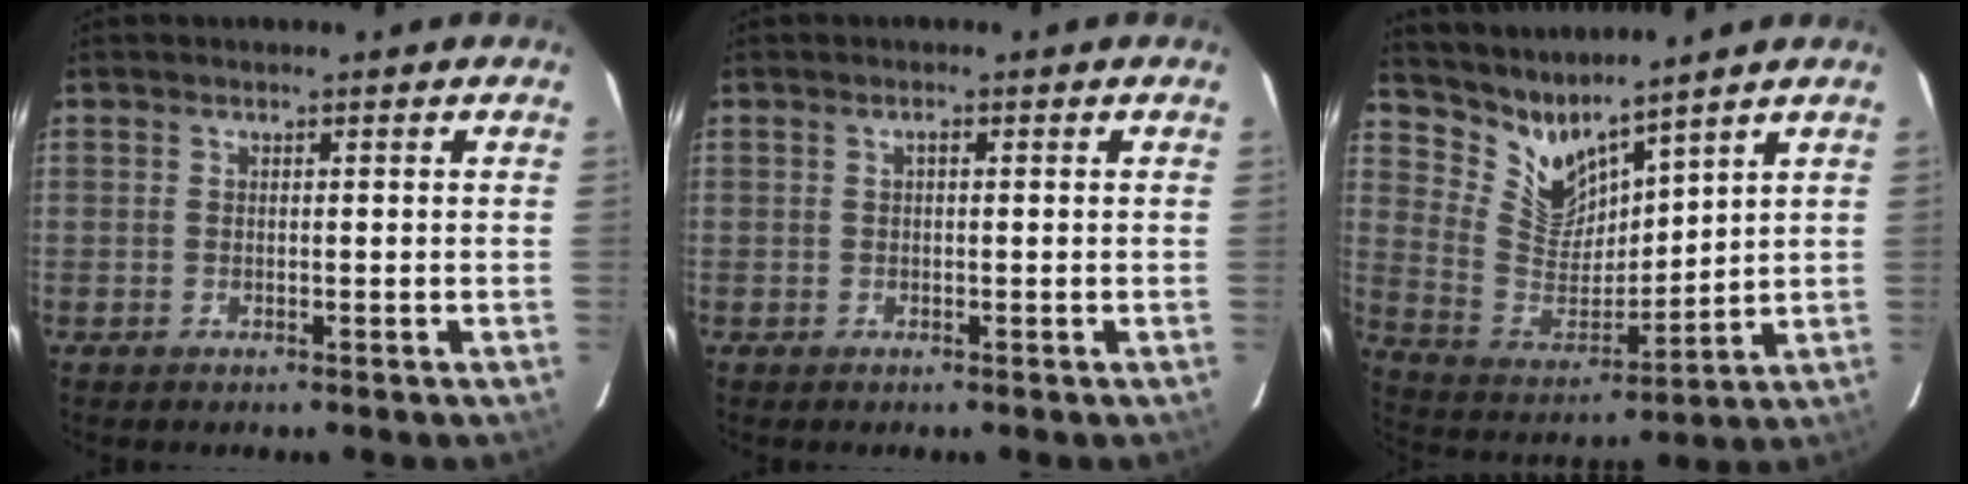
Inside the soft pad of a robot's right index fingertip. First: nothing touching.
{"total": 0.6, "force": [0.2, 0.2, 0.5], "torque": [-0.009, 0.005, 0.001]}
{"total": 9.3, "force": [8.5, 2.3, 2.9], "torque": [-0.064, -0.023, 0.180]}